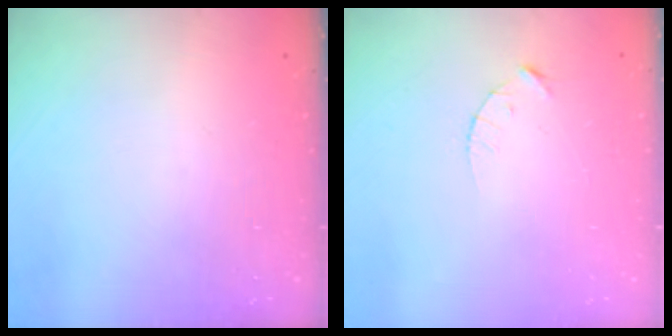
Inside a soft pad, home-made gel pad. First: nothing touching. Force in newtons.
{"total": 2.1, "press": 2.1, "slide": 0.3}